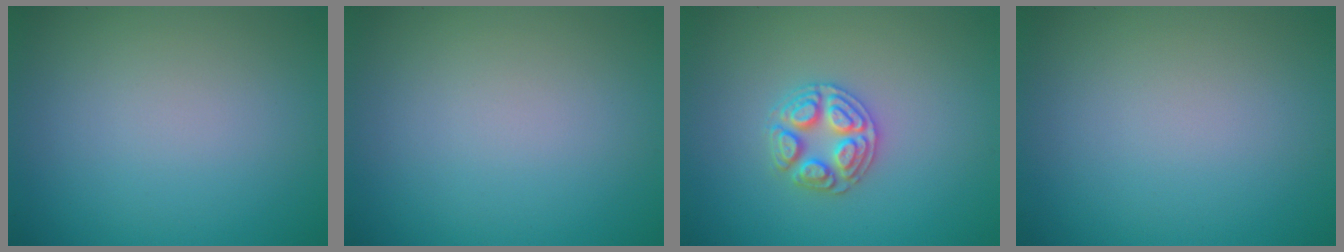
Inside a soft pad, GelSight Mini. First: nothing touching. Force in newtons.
{"total": 0.0}
{"total": 3.0, "press": 2.9, "slide": 0.4}
{"total": 0.0}